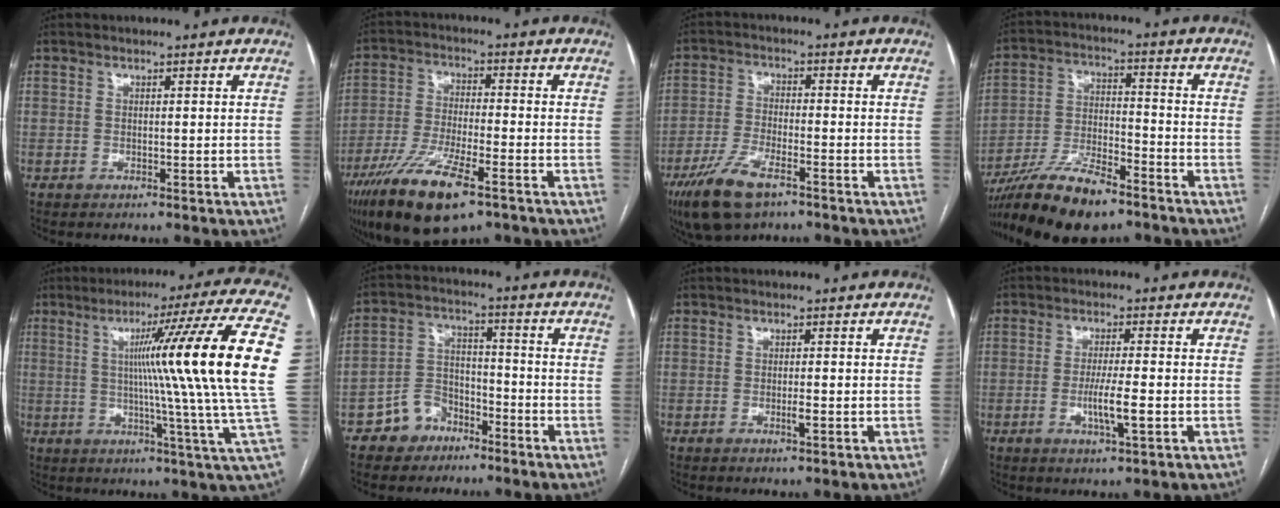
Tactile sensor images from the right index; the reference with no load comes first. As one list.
[{"total": 13.7, "force": [-8.3, 3.1, 10.5], "torque": [-0.204, -0.026, -0.144]}, {"total": 9.0, "force": [-5.7, 2.8, 6.4], "torque": [-0.132, -0.014, -0.100]}, {"total": 13.9, "force": [-10.6, 3.6, 8.3], "torque": [-0.158, -0.008, -0.188]}, {"total": 21.5, "force": [3.5, -2.8, 21.0], "torque": [-0.249, 0.004, 0.032]}, {"total": 6.8, "force": [-4.6, 4.7, 1.8], "torque": [-0.036, 0.018, -0.078]}, {"total": 1.6, "force": [-0.5, 0.1, 1.5], "torque": [-0.027, -0.002, -0.008]}, {"total": 5.3, "force": [-1.4, 0.2, 5.1], "torque": [-0.096, -0.009, -0.023]}]